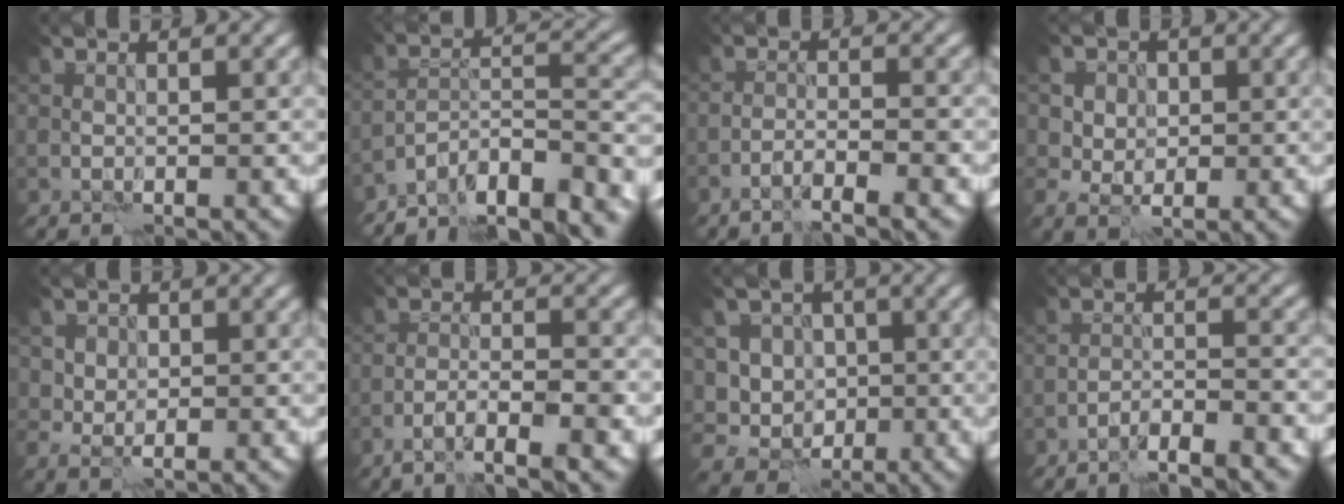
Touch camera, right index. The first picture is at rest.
{"total": 11.2, "force": [-9.8, 2.7, 4.8], "torque": [-0.071, 0.018, -0.143]}
{"total": 2.8, "force": [-2.3, -0.3, 1.6], "torque": [-0.029, 0.008, -0.046]}
{"total": 4.4, "force": [1.6, 3.6, 1.9], "torque": [-0.032, 0.009, 0.013]}
{"total": 2.0, "force": [0.5, 1.7, 1.0], "torque": [-0.014, 0.003, 0.005]}
{"total": 4.5, "force": [-3.4, 0.1, 3.0], "torque": [-0.050, 0.007, -0.063]}
{"total": 5.9, "force": [-1.1, 5.4, 2.1], "torque": [-0.017, 0.013, -0.043]}
{"total": 4.1, "force": [-3.7, 0.0, 1.8], "torque": [-0.026, 0.008, -0.068]}